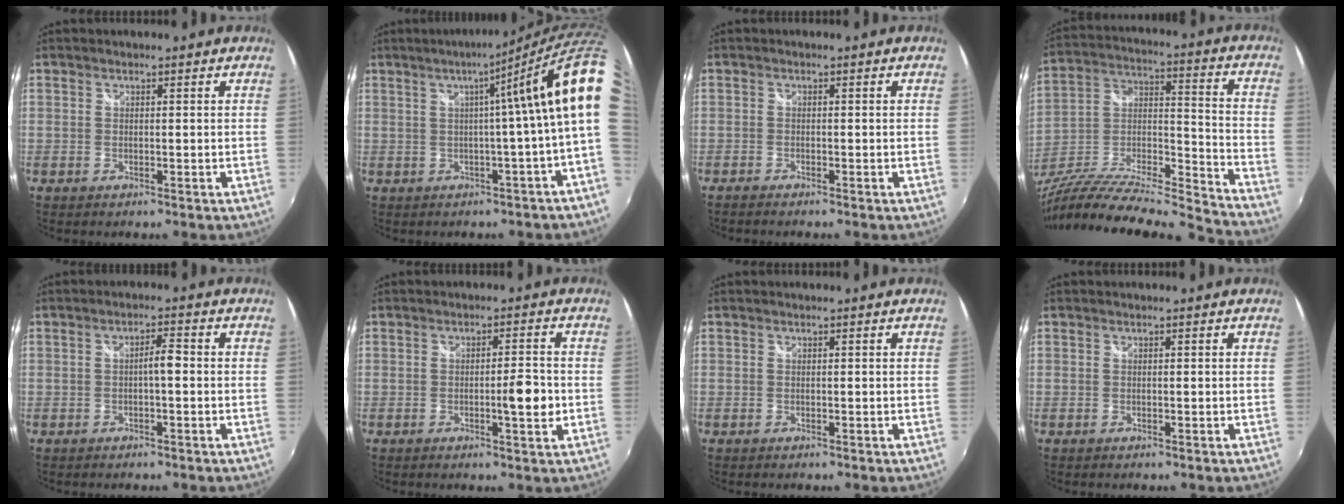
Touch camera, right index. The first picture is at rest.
{"total": 11.5, "force": [3.5, -2.3, 10.7], "torque": [-0.142, 0.001, 0.048]}
{"total": 1.5, "force": [-1.4, 0.1, 0.6], "torque": [-0.016, -0.007, -0.026]}
{"total": 22.8, "force": [-19.3, 1.2, 12.0], "torque": [-0.202, -0.019, -0.336]}
{"total": 2.5, "force": [-0.4, 0.6, 2.4], "torque": [-0.040, 0.008, -0.008]}
{"total": 4.6, "force": [-0.8, 0.6, 4.5], "torque": [-0.069, 0.002, -0.010]}
{"total": 0.0}
{"total": 0.0}